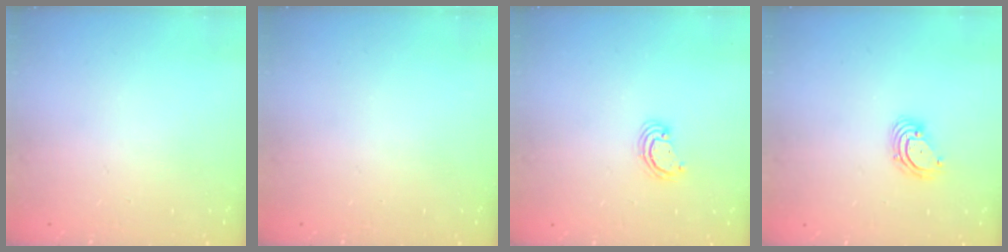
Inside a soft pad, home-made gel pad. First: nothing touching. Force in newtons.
{"total": 0.0}
{"total": 2.8, "press": 2.8, "slide": 0.3}
{"total": 3.7, "press": 3.7, "slide": 0.1}